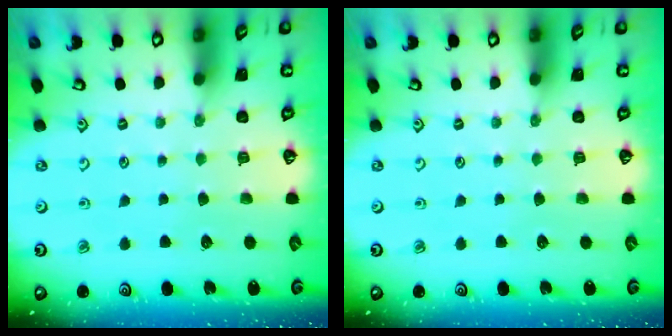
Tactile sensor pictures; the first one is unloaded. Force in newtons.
{"total": 0.0}